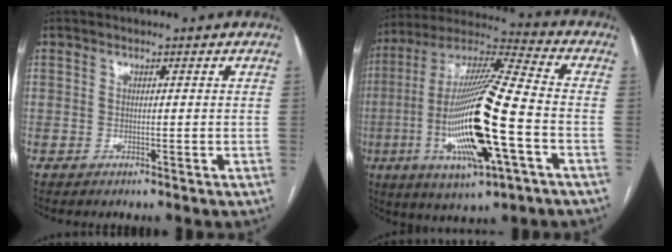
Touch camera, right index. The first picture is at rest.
{"total": 21.6, "force": [-5.1, 2.4, 20.9], "torque": [-0.435, -0.020, -0.092]}